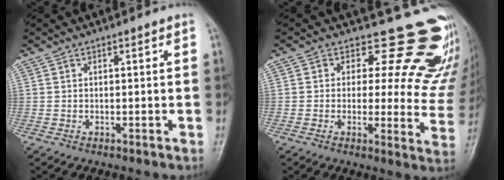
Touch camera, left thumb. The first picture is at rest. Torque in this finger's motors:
{"motor_torque": [1.32, 0.70, 0.47, -0.88, 0.07]}